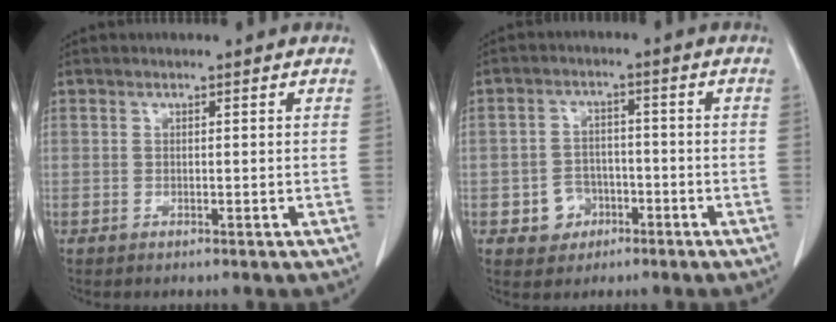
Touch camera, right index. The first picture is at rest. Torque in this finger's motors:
{"motor_torque": [0.06, 0.02, -0.19, -0.06]}